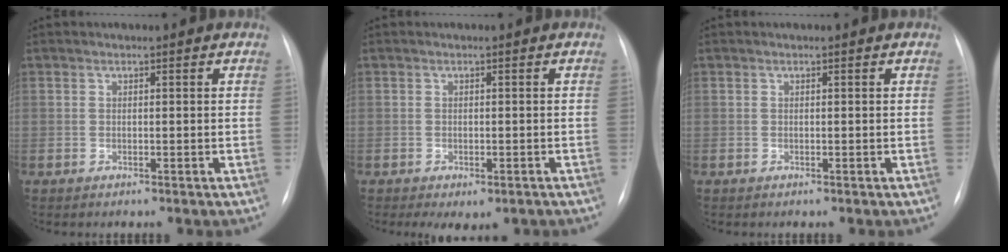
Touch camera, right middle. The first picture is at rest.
{"total": 3.6, "force": [-2.3, 1.7, 2.2], "torque": [-0.026, -0.004, -0.025]}
{"total": 0.0}